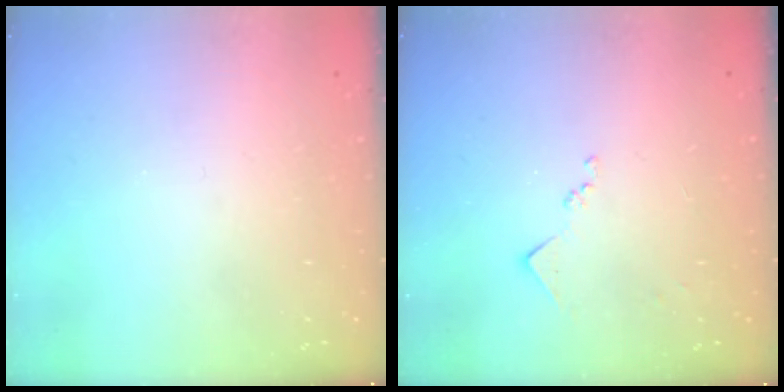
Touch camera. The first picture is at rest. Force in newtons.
{"total": 6.8, "press": 6.8, "slide": 0.5}